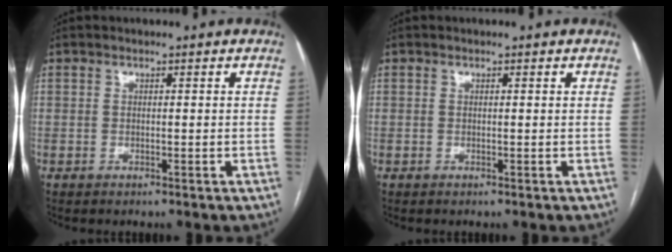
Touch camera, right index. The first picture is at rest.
{"total": 0.0}